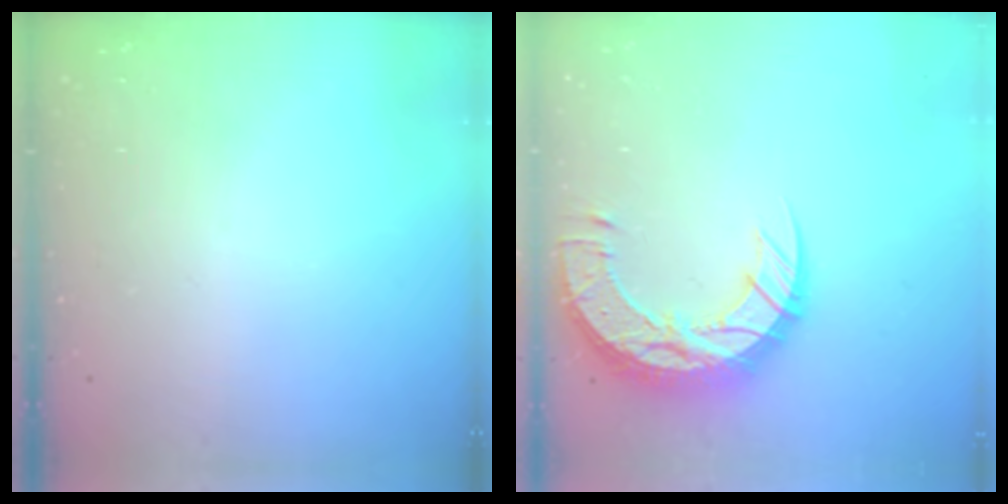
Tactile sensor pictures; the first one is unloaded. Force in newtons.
{"total": 16.8, "press": 16.7, "slide": 1.1}